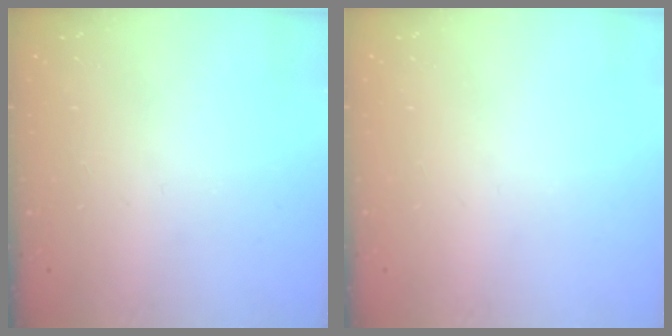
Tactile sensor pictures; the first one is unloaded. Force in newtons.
{"total": 0.0}